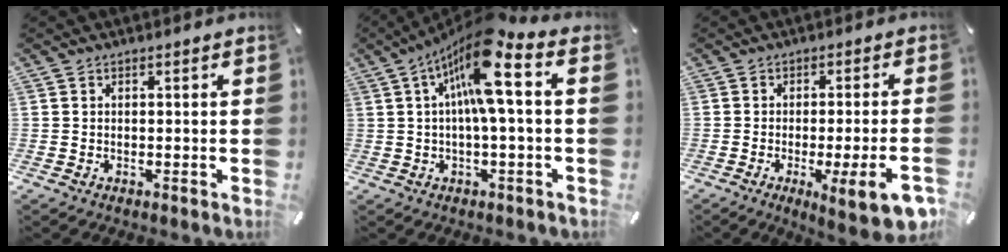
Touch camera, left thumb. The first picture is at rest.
{"total": 14.3, "force": [4.3, 2.7, 13.4], "torque": [-0.248, -0.019, 0.065]}
{"total": 11.9, "force": [-3.9, 1.3, 11.2], "torque": [-0.162, -0.003, -0.049]}